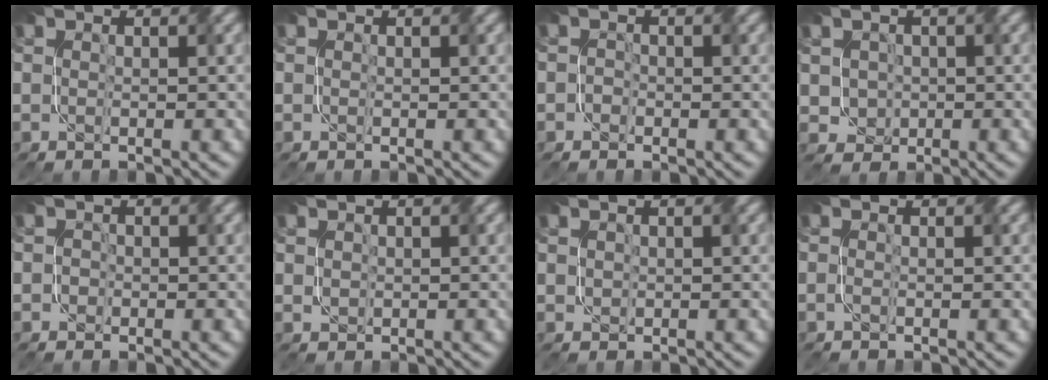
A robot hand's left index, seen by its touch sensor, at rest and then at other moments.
{"total": 0.0}
{"total": 0.8, "force": [-0.8, 0.2, -0.1], "torque": [0.014, 0.003, -0.016]}
{"total": 2.0, "force": [-0.1, 1.9, 0.6], "torque": [-0.014, 0.004, 0.011]}
{"total": 0.6, "force": [-0.3, 0.5, 0.1], "torque": [0.008, 0.006, -0.009]}
{"total": 0.9, "force": [0.3, 0.7, 0.5], "torque": [-0.022, 0.007, 0.017]}
{"total": 0.6, "force": [0.2, 0.5, 0.2], "torque": [-0.014, 0.004, 0.010]}
{"total": 0.7, "force": [-0.5, -0.4, 0.2], "torque": [-0.007, 0.003, -0.011]}